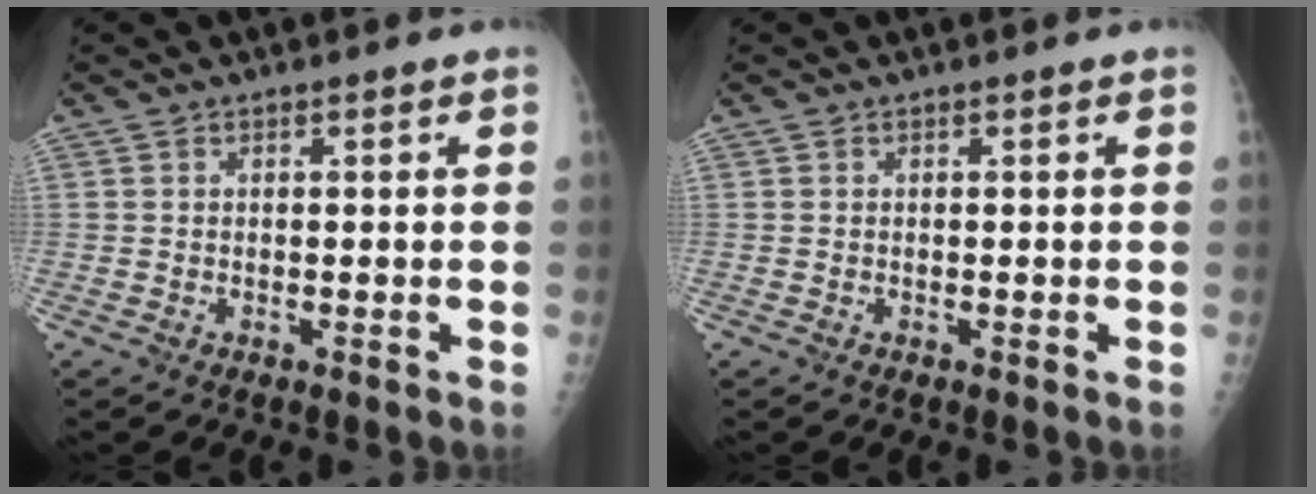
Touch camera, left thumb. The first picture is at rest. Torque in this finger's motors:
{"motor_torque": [0.01, 0.01, 0.00, -0.01, 0.00]}